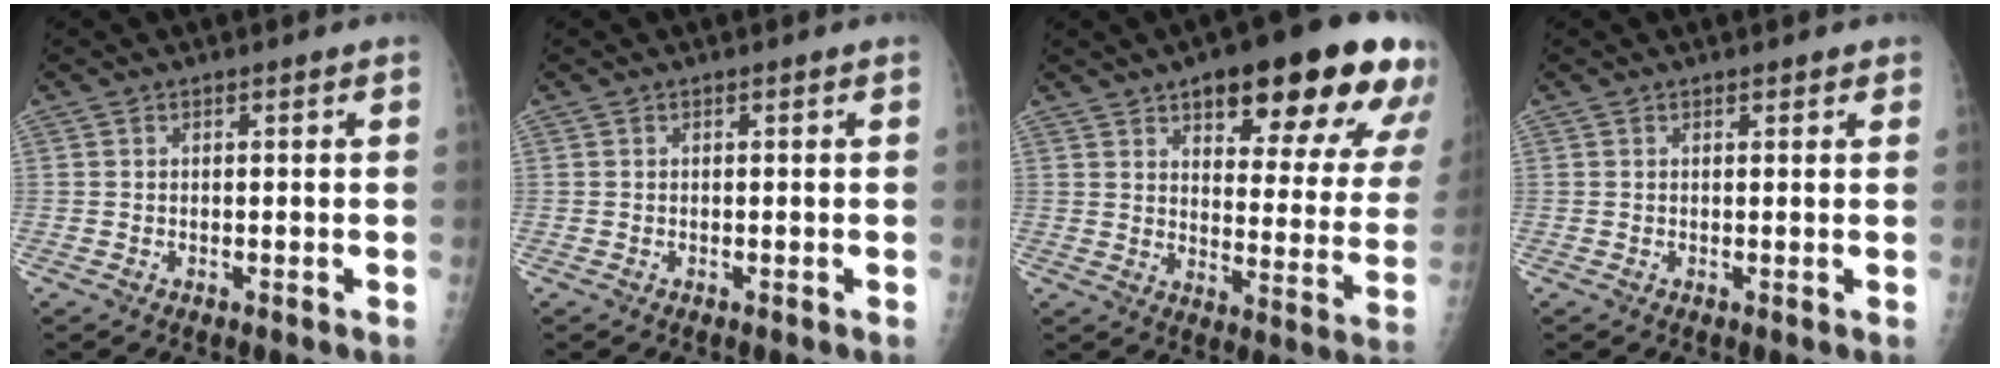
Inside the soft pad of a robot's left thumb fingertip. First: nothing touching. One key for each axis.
{"total": 0.0}
{"total": 25.0, "fx": 14.5, "fy": 8.4, "fz": 18.5, "tx": -0.196, "ty": -0.045, "tz": 0.193}
{"total": 1.2, "fx": 0.9, "fy": 0.6, "fz": 0.6, "tx": 0.000, "ty": -0.004, "tz": 0.009}